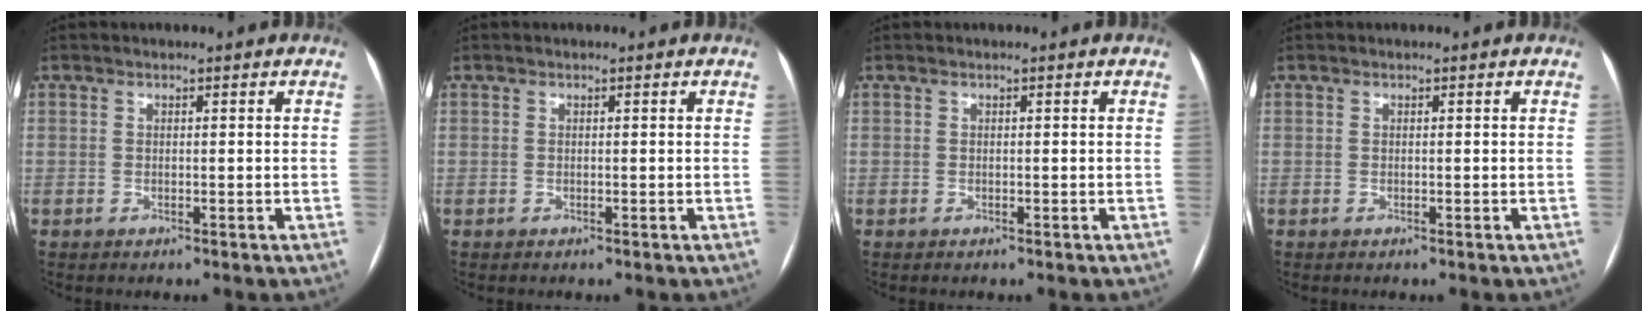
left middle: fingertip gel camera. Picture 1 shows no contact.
{"total": 0.0}
{"total": 0.0}
{"total": 0.0}